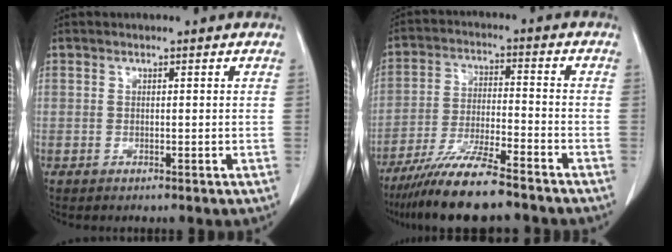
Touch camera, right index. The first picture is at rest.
{"total": 12.1, "force": [-9.9, 0.9, 6.9], "torque": [-0.125, -0.027, -0.172]}